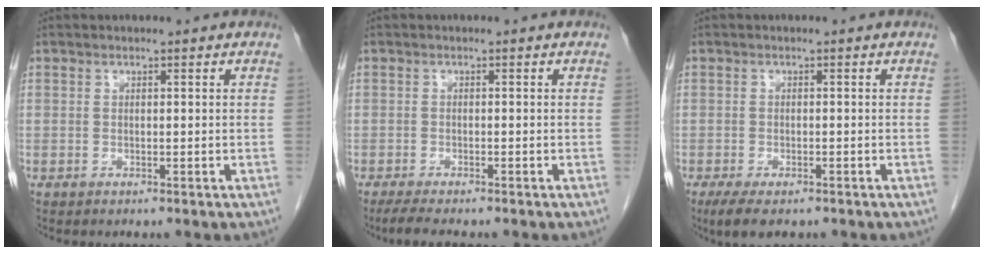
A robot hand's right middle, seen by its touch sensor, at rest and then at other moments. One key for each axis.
{"total": 3.8, "fx": -3.1, "fy": 0.3, "fz": 2.1, "tx": -0.042, "ty": -0.012, "tz": -0.047}
{"total": 4.8, "fx": -3.4, "fy": 1.6, "fz": 2.9, "tx": -0.054, "ty": -0.012, "tz": -0.052}